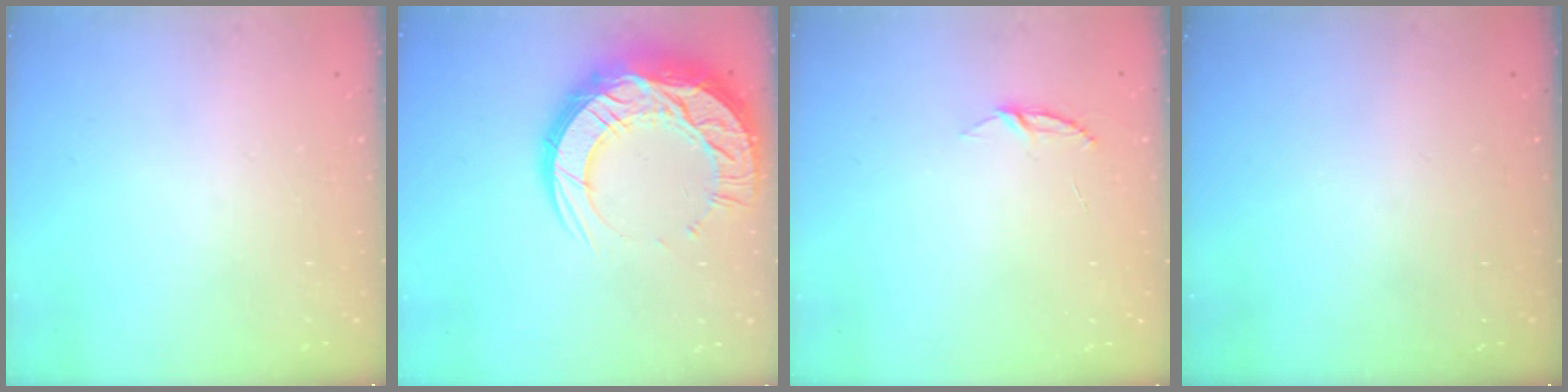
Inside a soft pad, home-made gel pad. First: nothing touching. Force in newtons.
{"total": 22.3, "press": 22.2, "slide": 1.9}
{"total": 3.9, "press": 3.8, "slide": 0.4}
{"total": 0.0}